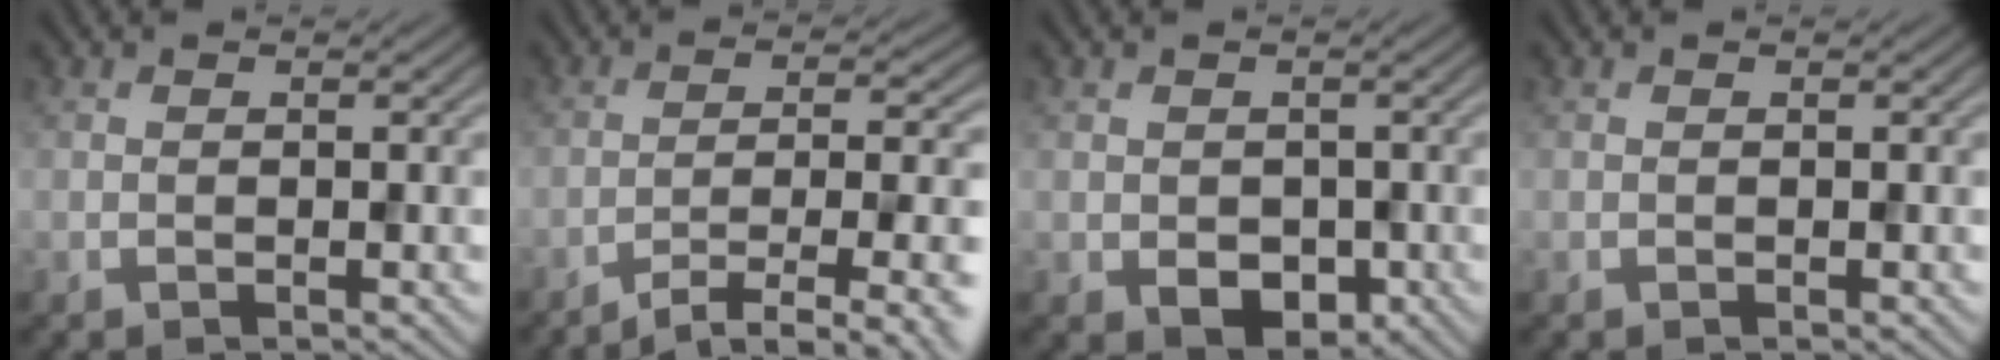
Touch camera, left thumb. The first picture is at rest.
{"total": 8.4, "force": [-5.6, 1.8, 5.9], "torque": [-0.092, 0.005, -0.083]}
{"total": 2.5, "force": [-0.5, 2.1, 1.2], "torque": [-0.032, -0.014, -0.003]}
{"total": 0.0}